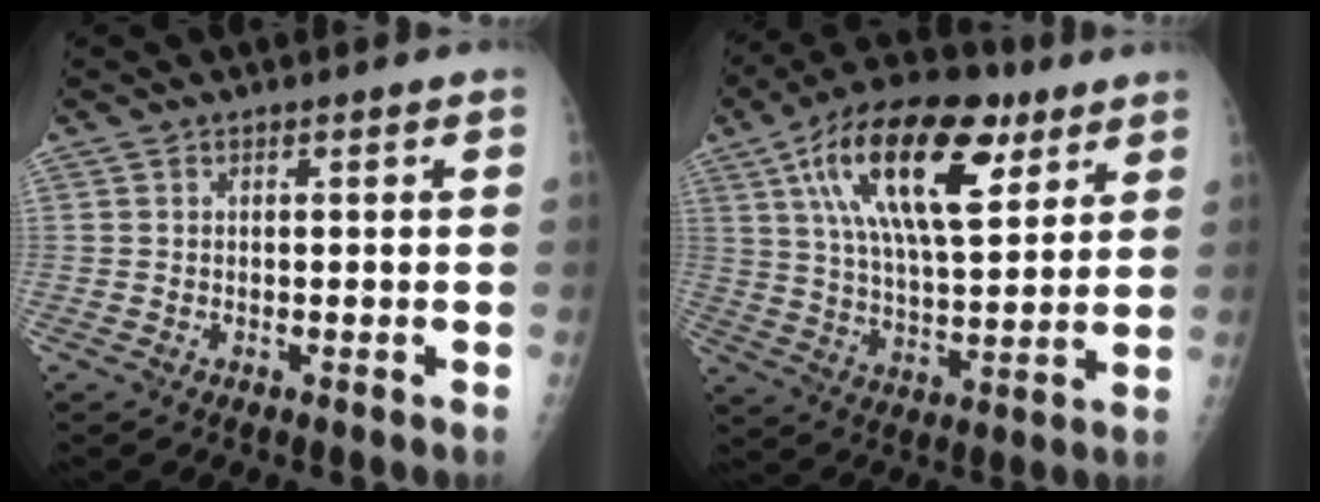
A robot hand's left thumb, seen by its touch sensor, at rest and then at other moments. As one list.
[{"total": 22.0, "force": [9.8, 9.8, 17.1], "torque": [-0.273, -0.018, 0.165]}]